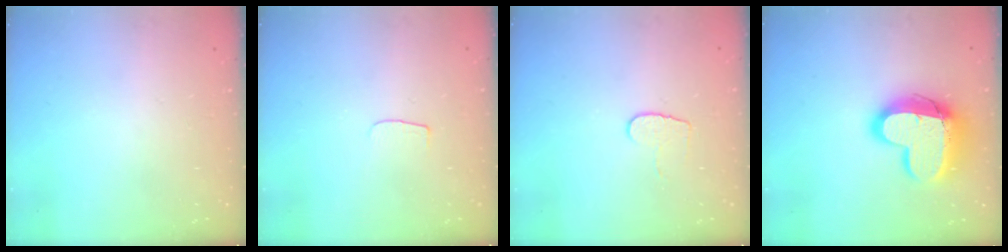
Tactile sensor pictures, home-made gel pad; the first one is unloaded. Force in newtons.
{"total": 3.0, "press": 3.0, "slide": 0.3}
{"total": 6.6, "press": 6.6, "slide": 0.6}
{"total": 17.2, "press": 17.1, "slide": 1.5}